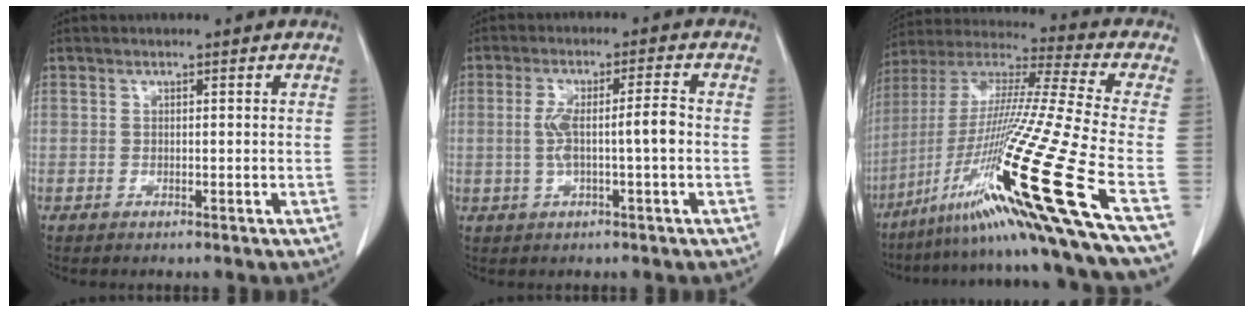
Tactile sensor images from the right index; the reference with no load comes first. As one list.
[{"total": 6.1, "force": [-0.6, 0.5, 6.1], "torque": [-0.121, 0.017, -0.007]}, {"total": 26.5, "force": [-13.2, -3.7, 22.7], "torque": [-0.405, -0.035, -0.242]}]